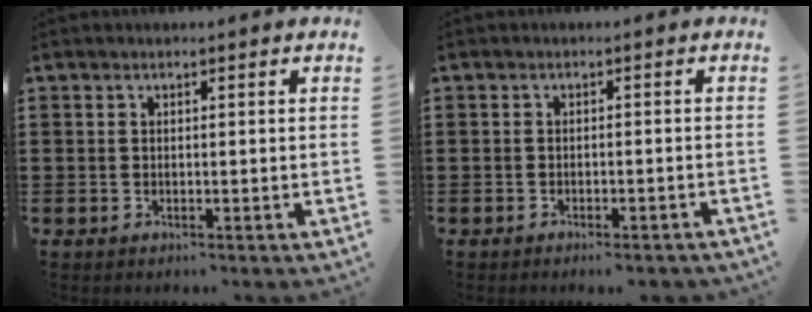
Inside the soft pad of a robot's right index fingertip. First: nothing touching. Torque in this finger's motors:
{"motor_torque": [1.39, 0.75, 0.10, 0.02]}